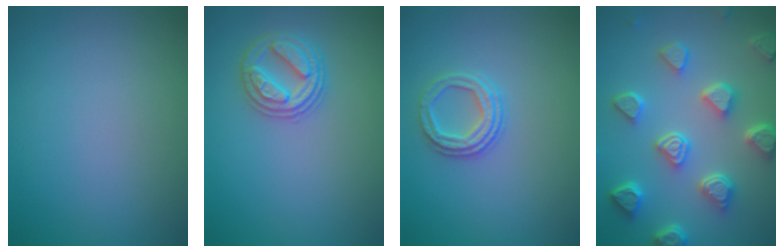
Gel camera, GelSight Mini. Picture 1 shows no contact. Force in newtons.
{"total": 2.9, "press": 2.9, "slide": 0.4}
{"total": 2.7, "press": 2.4, "slide": 1.2}
{"total": 6.7, "press": 5.3, "slide": 4.1}